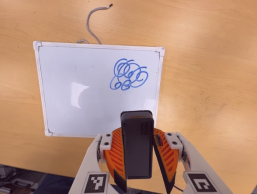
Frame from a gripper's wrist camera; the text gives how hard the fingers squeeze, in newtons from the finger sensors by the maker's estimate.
{"total": 6.0, "left": 5.4, "right": 6.5}